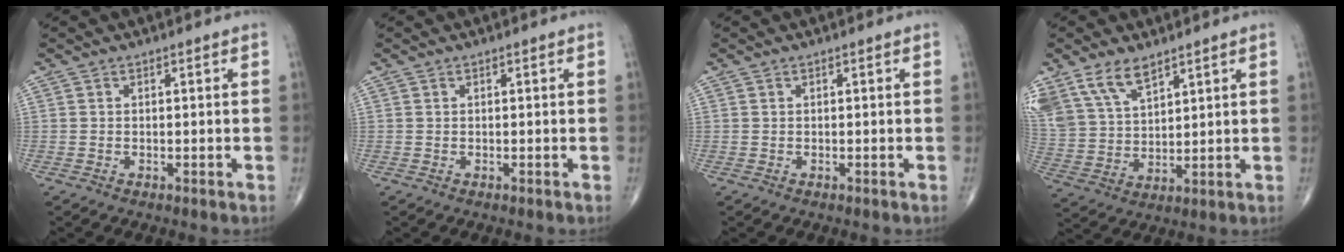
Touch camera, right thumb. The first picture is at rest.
{"total": 0.0}
{"total": 0.0}
{"total": 11.8, "force": [7.9, 6.0, 6.5], "torque": [-0.118, -0.019, 0.170]}